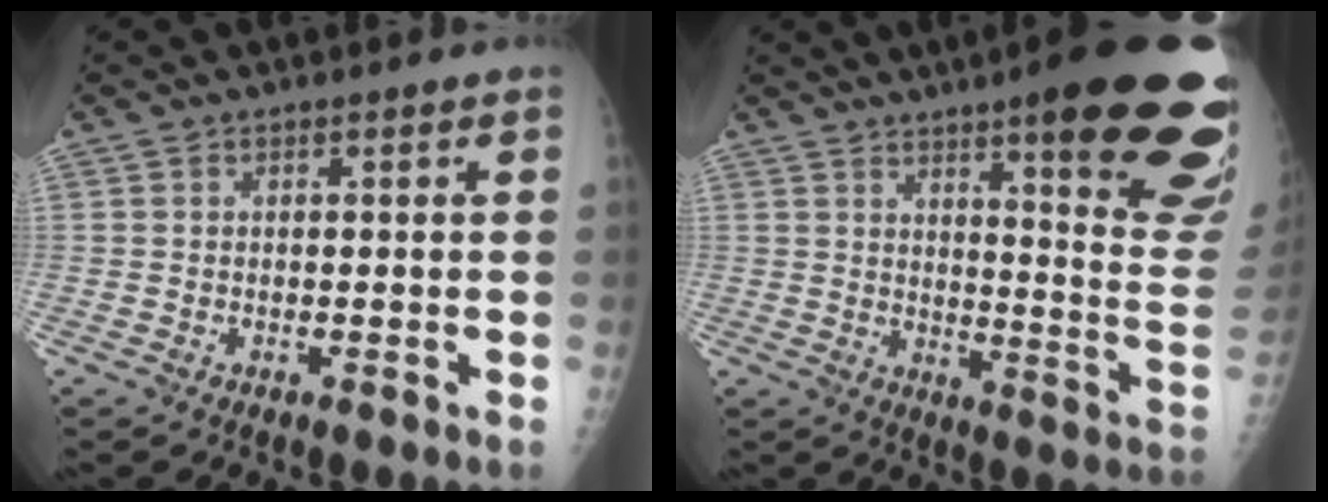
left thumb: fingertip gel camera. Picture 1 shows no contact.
{"total": 26.1, "force": [15.8, 4.5, 20.3], "torque": [-0.204, -0.068, 0.207]}